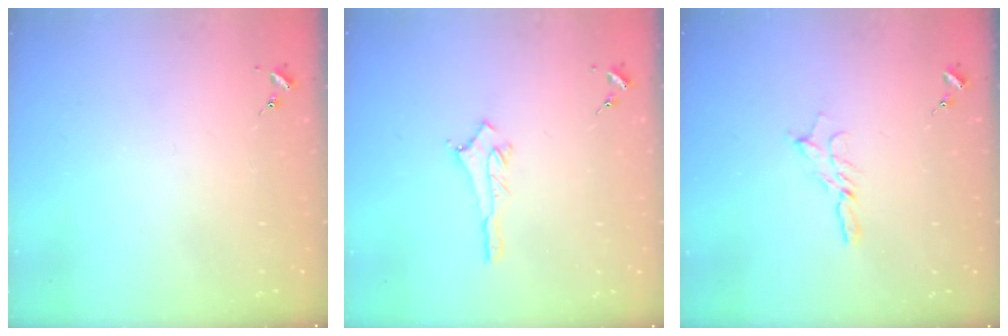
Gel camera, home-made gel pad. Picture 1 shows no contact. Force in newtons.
{"total": 2.8, "press": 2.8, "slide": 0.4}
{"total": 5.6, "press": 5.6, "slide": 0.3}